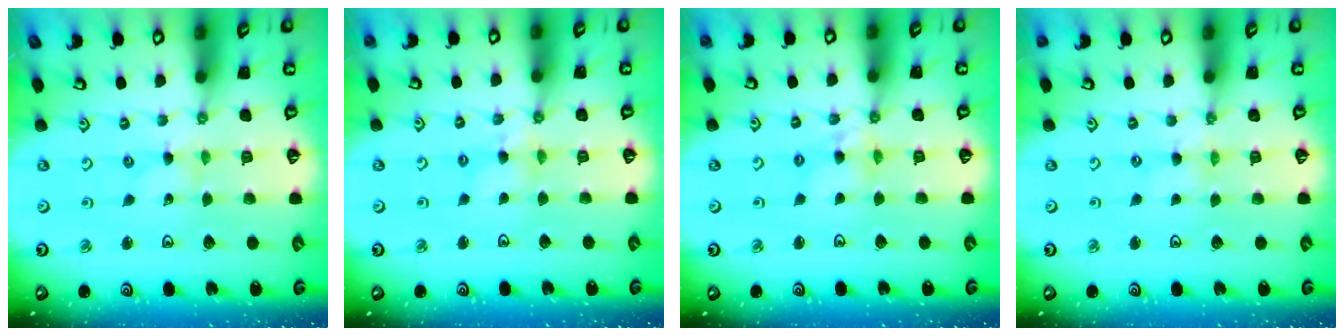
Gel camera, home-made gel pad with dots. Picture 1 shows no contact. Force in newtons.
{"total": 3.2, "press": 3.2, "slide": 0.4}
{"total": 5.6, "press": 5.6, "slide": 0.5}
{"total": 0.0}